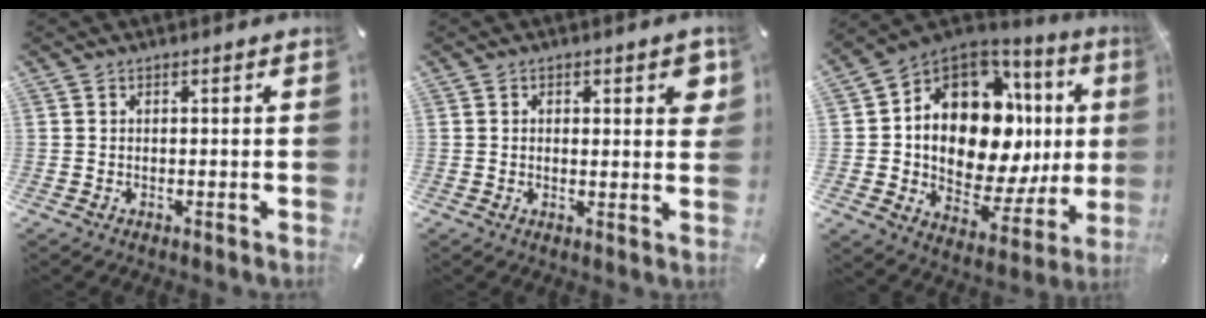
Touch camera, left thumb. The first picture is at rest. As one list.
[{"total": 4.5, "force": [1.5, 2.2, 3.6], "torque": [-0.042, -0.005, 0.020]}, {"total": 17.0, "force": [3.7, 11.2, 12.2], "torque": [-0.208, -0.056, 0.055]}]